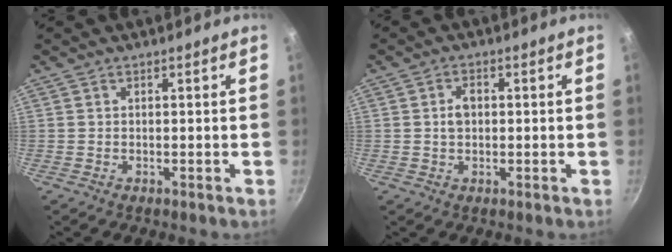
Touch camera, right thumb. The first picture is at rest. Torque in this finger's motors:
{"motor_torque": [-0.16, -0.01, 0.10, 0.12, 0.03]}